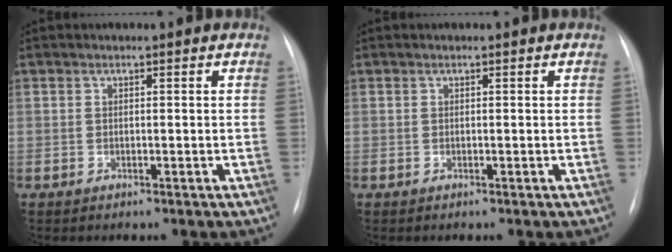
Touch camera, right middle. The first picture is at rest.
{"total": 0.0}